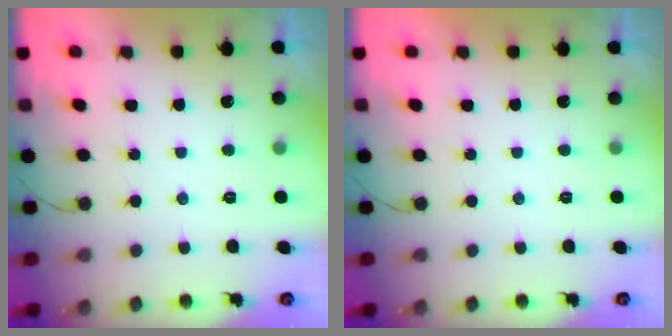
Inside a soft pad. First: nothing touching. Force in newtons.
{"total": 1.8, "press": 1.8, "slide": 0.1}